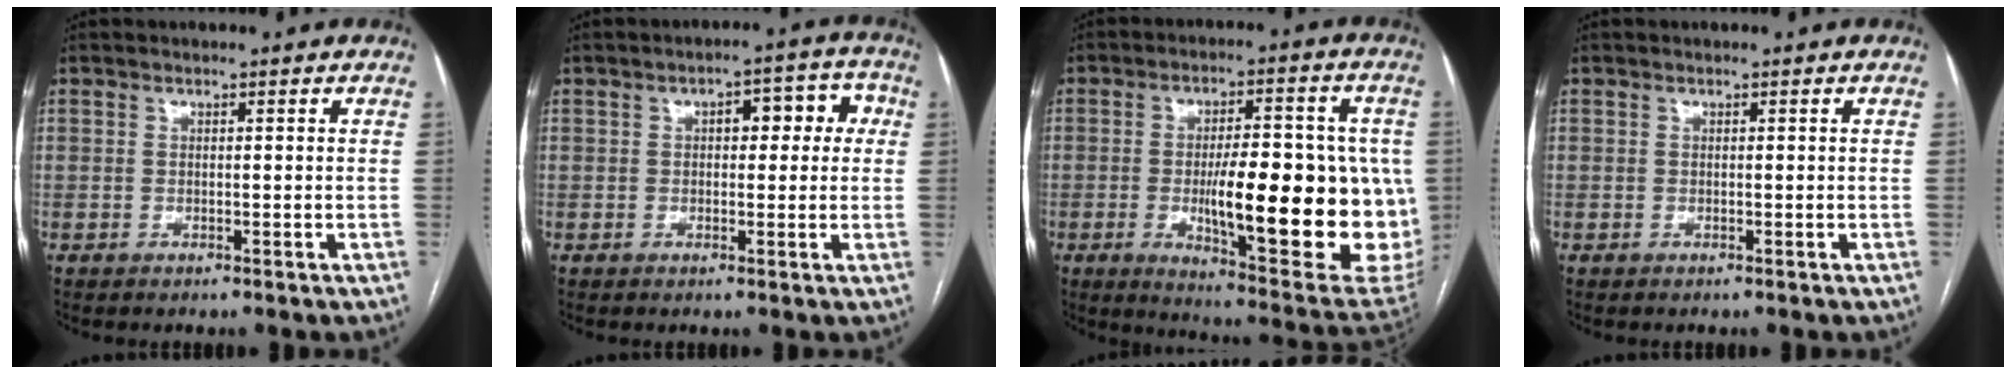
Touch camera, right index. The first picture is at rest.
{"total": 6.2, "force": [1.3, 3.0, 5.3], "torque": [-0.060, 0.032, 0.014]}
{"total": 23.4, "force": [-3.1, 5.5, 22.5], "torque": [-0.252, -0.002, -0.025]}
{"total": 0.0}